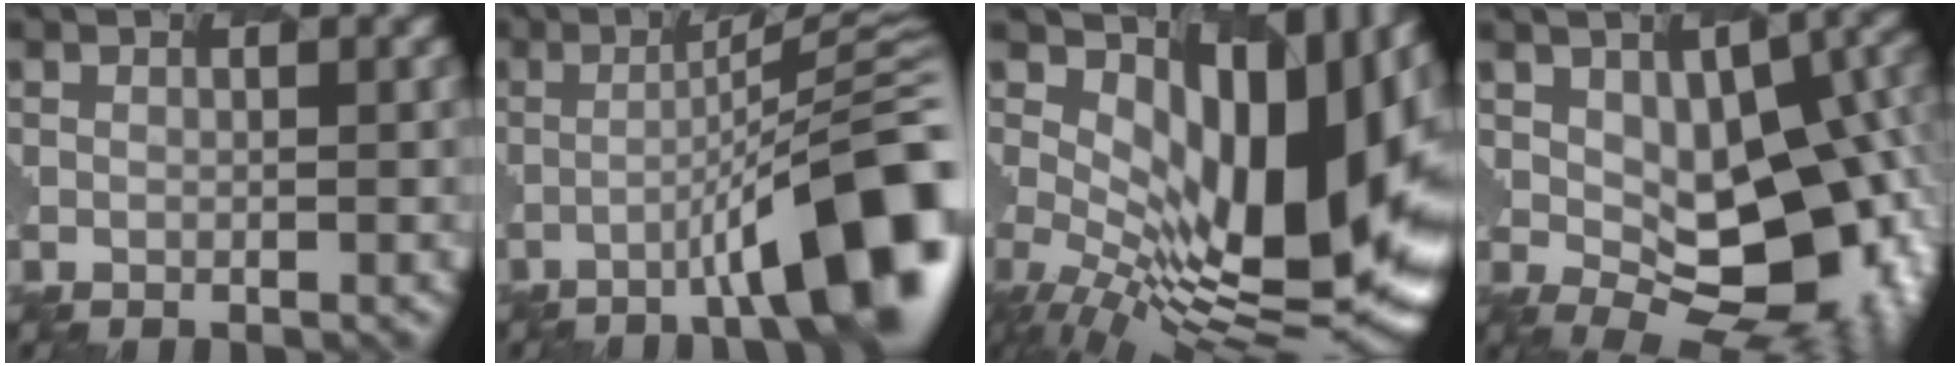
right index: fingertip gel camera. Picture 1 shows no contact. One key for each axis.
{"total": 11.6, "fx": -4.7, "fy": 2.0, "fz": 10.5, "tx": -0.139, "ty": 0.015, "tz": -0.076}
{"total": 12.6, "fx": 1.8, "fy": 6.3, "fz": 10.7, "tx": -0.154, "ty": 0.002, "tz": 0.033}
{"total": 14.1, "fx": -0.3, "fy": 8.4, "fz": 11.3, "tx": -0.146, "ty": -0.014, "tz": 0.002}